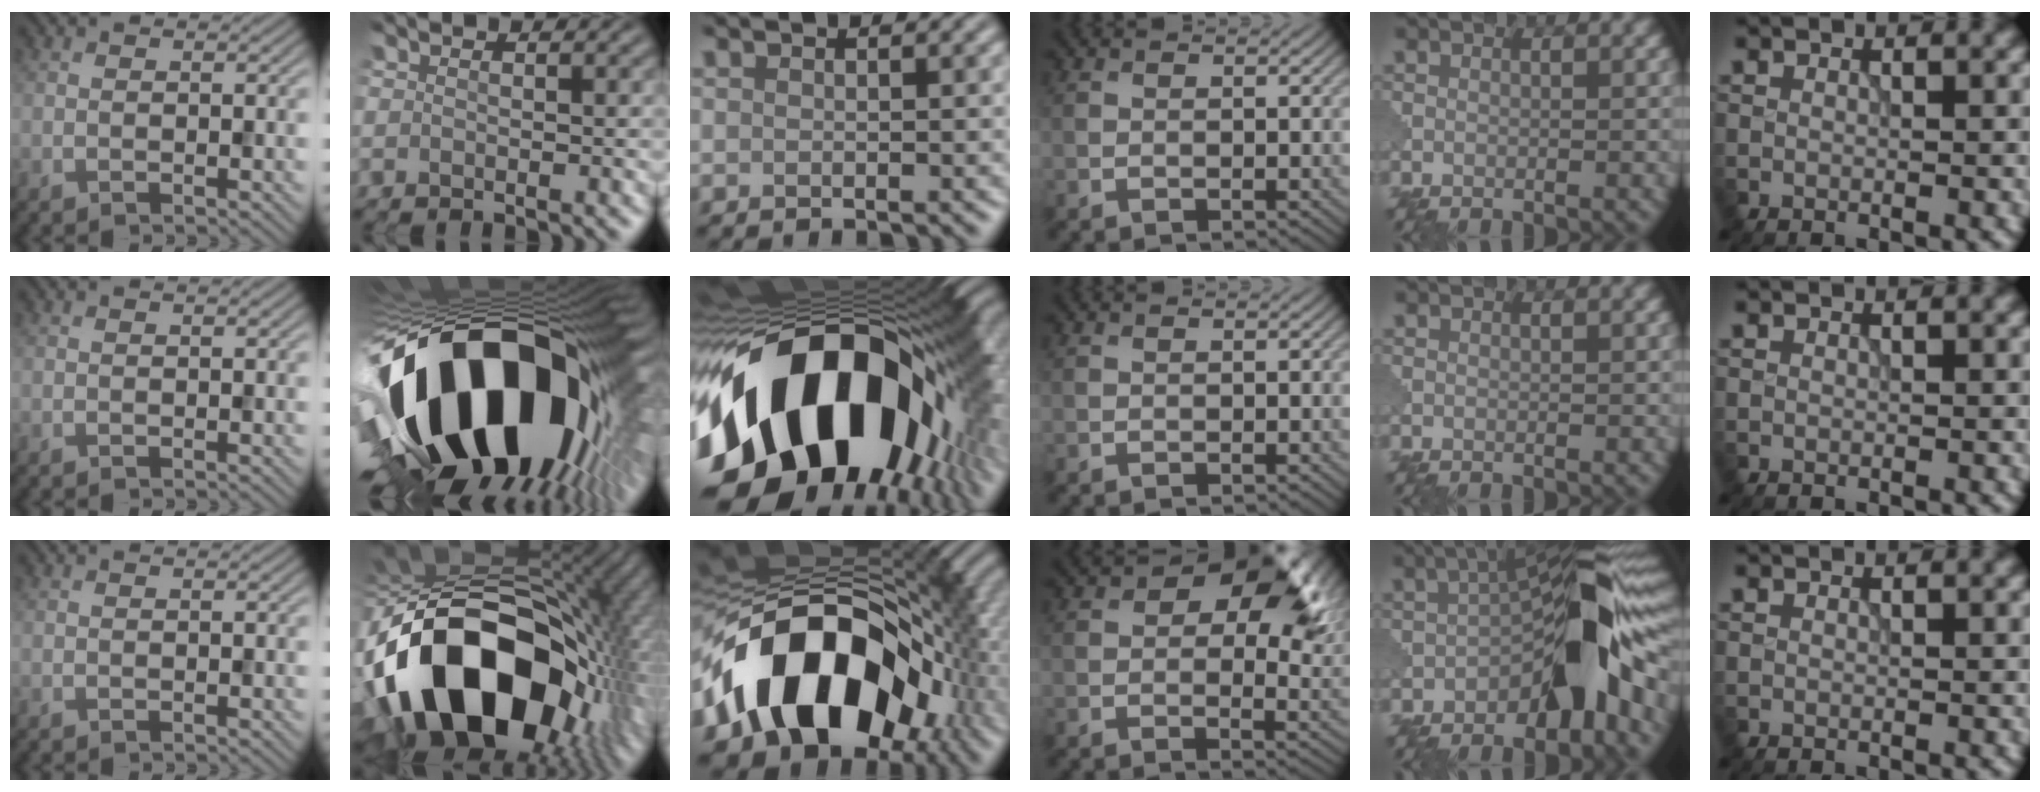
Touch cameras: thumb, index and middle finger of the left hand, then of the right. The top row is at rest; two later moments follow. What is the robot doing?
{"motion": "disassemble", "object": "puzzle pieces"}